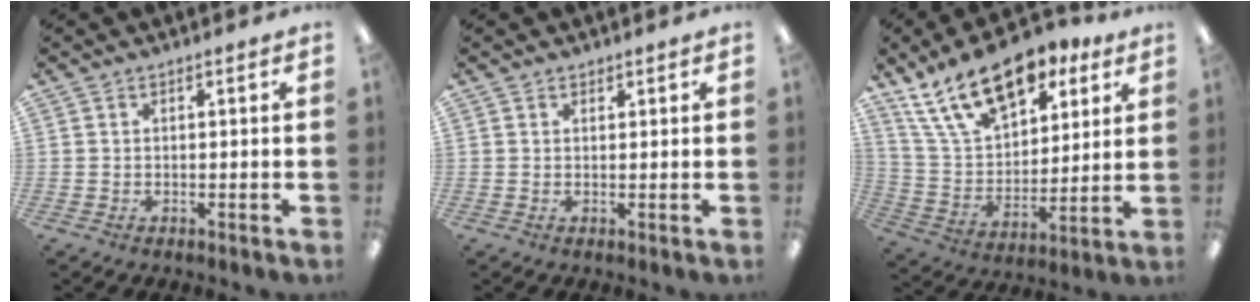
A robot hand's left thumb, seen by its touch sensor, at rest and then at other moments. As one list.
[{"total": 0.8, "force": [0.7, 0.3, 0.0], "torque": [0.000, -0.001, 0.015]}, {"total": 20.6, "force": [13.1, 10.8, 11.7], "torque": [-0.200, -0.056, 0.235]}]